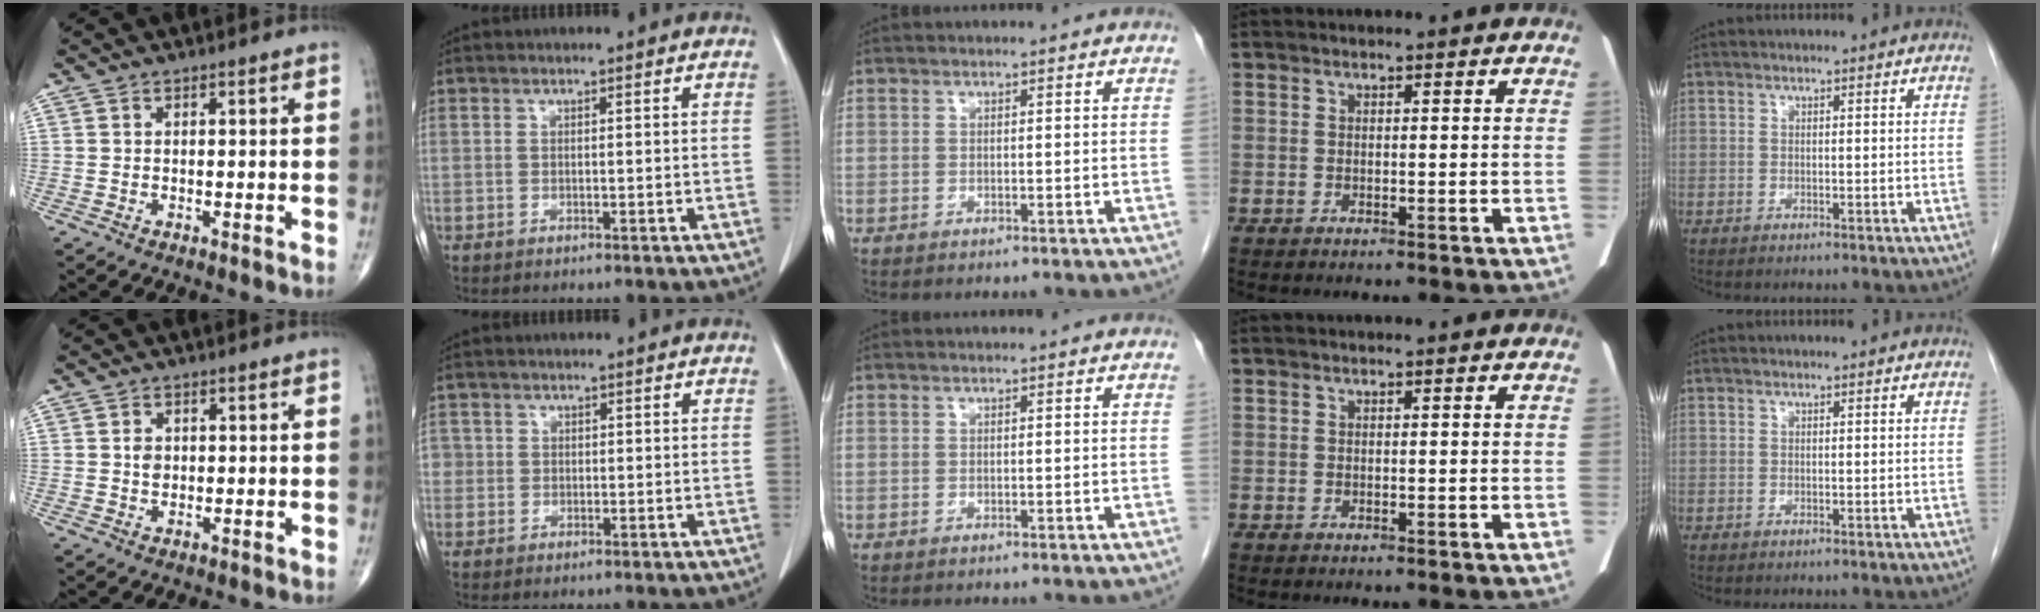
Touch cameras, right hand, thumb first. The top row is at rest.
{"thumb": {"total": 1.8, "force": [0.2, 1.5, 1.1], "torque": [-0.012, 0.001, 0.004]}, "index": {"total": 2.1, "force": [0.0, 2.1, 0.1], "torque": [0.011, 0.006, -0.003]}}